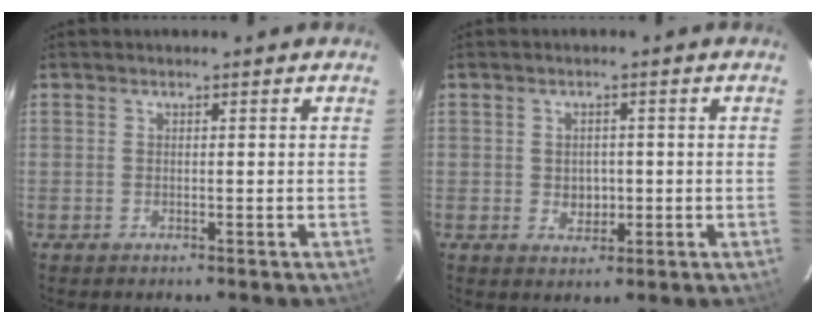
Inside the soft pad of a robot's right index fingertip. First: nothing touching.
{"total": 3.3, "force": [-0.4, 2.8, 1.7], "torque": [-0.027, 0.001, -0.001]}